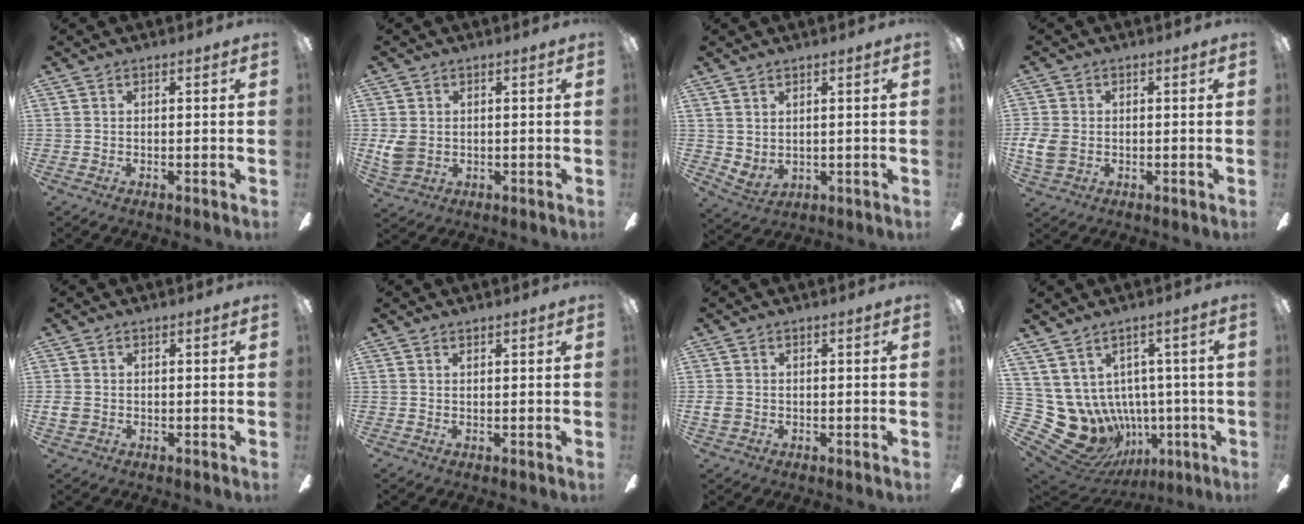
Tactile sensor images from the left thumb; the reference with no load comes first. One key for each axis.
{"total": 5.1, "fx": 0.4, "fy": 4.1, "fz": 3.0, "tx": -0.060, "ty": 0.002, "tz": 0.008}
{"total": 3.0, "fx": 2.4, "fy": 1.5, "fz": 1.0, "tx": -0.025, "ty": -0.012, "tz": 0.045}
{"total": 6.0, "fx": -0.6, "fy": 4.6, "fz": 3.8, "tx": -0.090, "ty": 0.008, "tz": -0.010}
{"total": 2.9, "fx": 0.1, "fy": 2.3, "fz": 1.7, "tx": -0.038, "ty": 0.005, "tz": 0.000}
{"total": 0.9, "fx": 0.7, "fy": 0.4, "fz": 0.5, "tx": -0.004, "ty": -0.002, "tz": 0.010}
{"total": 2.8, "fx": -0.1, "fy": 2.2, "fz": 1.7, "tx": -0.037, "ty": 0.005, "tz": -0.003}
{"total": 13.5, "fx": -2.2, "fy": 11.5, "fz": 6.8, "tx": -0.188, "ty": -0.023, "tz": -0.011}